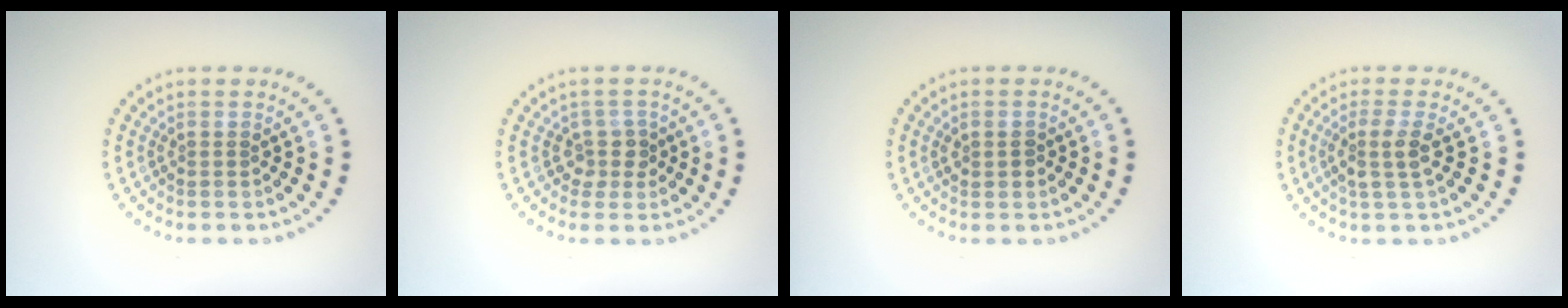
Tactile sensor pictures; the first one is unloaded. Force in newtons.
{"total": 1.9, "press": 1.5, "slide": 1.2}
{"total": 1.2, "press": 1.2, "slide": 0.2}
{"total": 2.2, "press": 1.8, "slide": 1.2}